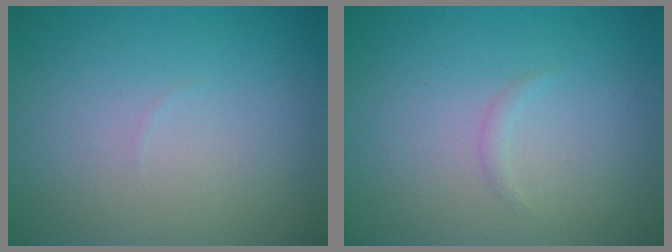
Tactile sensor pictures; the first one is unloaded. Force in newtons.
{"total": 0.6, "press": 0.6, "slide": 0.0}